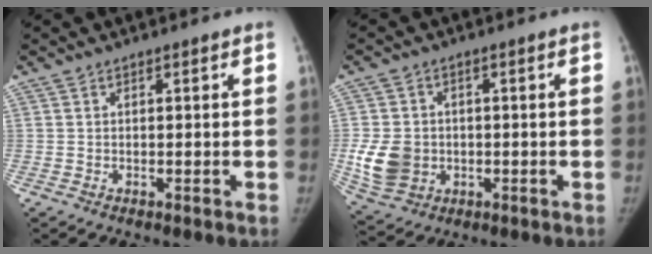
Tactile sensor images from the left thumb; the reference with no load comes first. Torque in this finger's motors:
{"motor_torque": [0.44, 0.89, 0.76, -0.74, 0.33]}